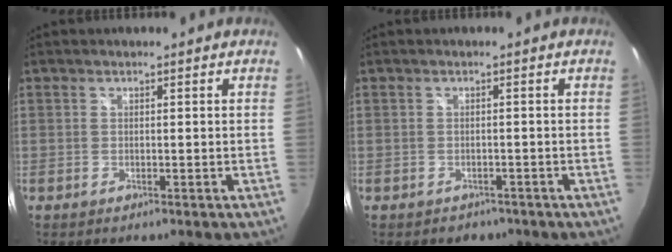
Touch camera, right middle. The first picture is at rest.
{"total": 2.8, "force": [-1.9, 2.0, 0.6], "torque": [-0.015, -0.005, -0.024]}